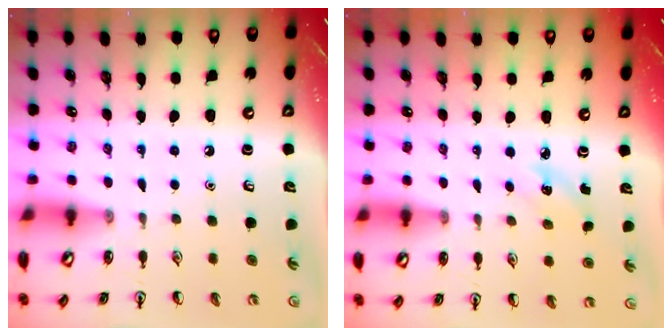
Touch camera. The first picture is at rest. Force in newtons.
{"total": 2.4, "press": 2.2, "slide": 0.8}